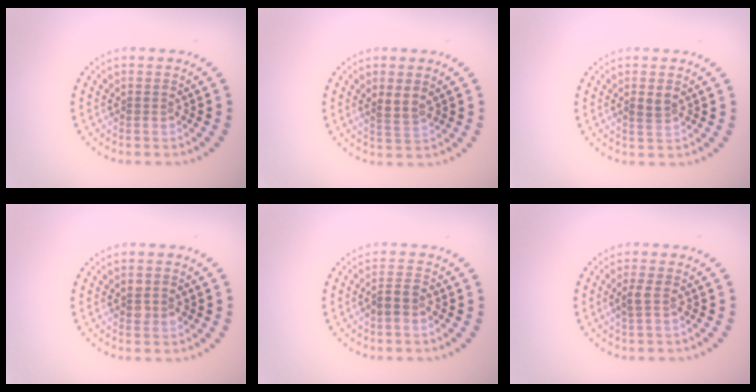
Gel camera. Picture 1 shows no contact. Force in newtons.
{"total": 1.9, "press": 1.7, "slide": 0.9}
{"total": 1.1, "press": 1.1, "slide": 0.3}
{"total": 1.4, "press": 1.4, "slide": 0.2}
{"total": 1.7, "press": 1.5, "slide": 0.8}
{"total": 1.2, "press": 1.1, "slide": 0.5}